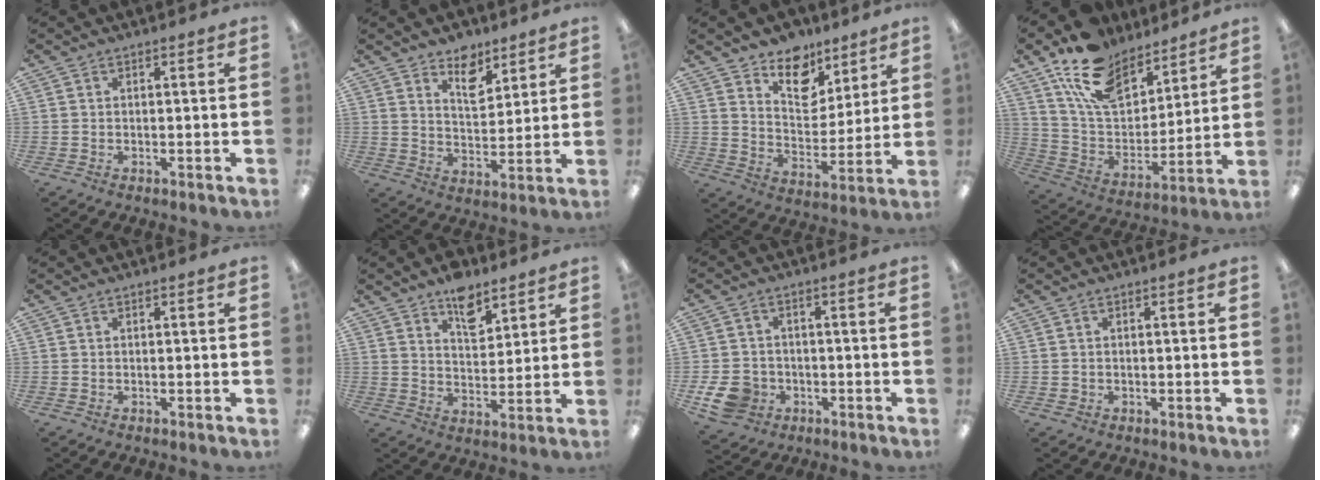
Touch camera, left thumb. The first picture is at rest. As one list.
[{"total": 8.2, "force": [5.9, 4.5, 3.5], "torque": [-0.032, -0.035, 0.100]}, {"total": 11.8, "force": [8.9, 6.7, 3.7], "torque": [-0.056, -0.063, 0.166]}, {"total": 16.5, "force": [12.3, 8.5, 7.0], "torque": [-0.152, -0.063, 0.230]}, {"total": 0.0}, {"total": 8.6, "force": [6.3, 4.3, 4.0], "torque": [-0.042, -0.037, 0.106]}, {"total": 8.2, "force": [-3.1, 6.6, 3.7], "torque": [-0.083, 0.020, -0.055]}, {"total": 0.7, "force": [0.0, 0.7, 0.0], "torque": [0.000, 0.005, -0.002]}]